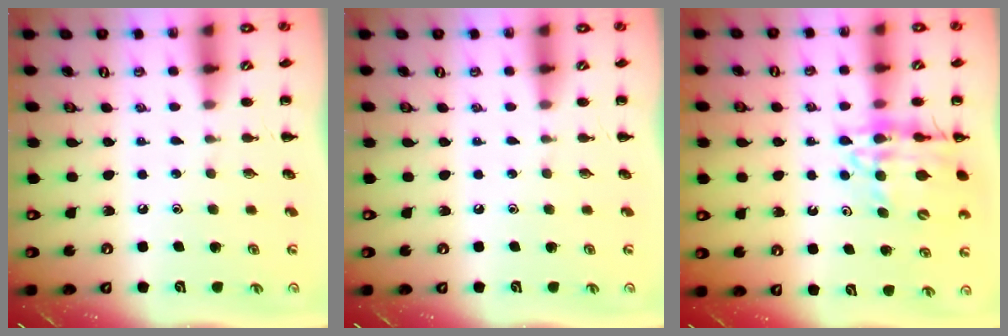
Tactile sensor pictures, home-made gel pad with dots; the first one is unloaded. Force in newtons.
{"total": 0.0}
{"total": 13.9, "press": 13.5, "slide": 3.3}